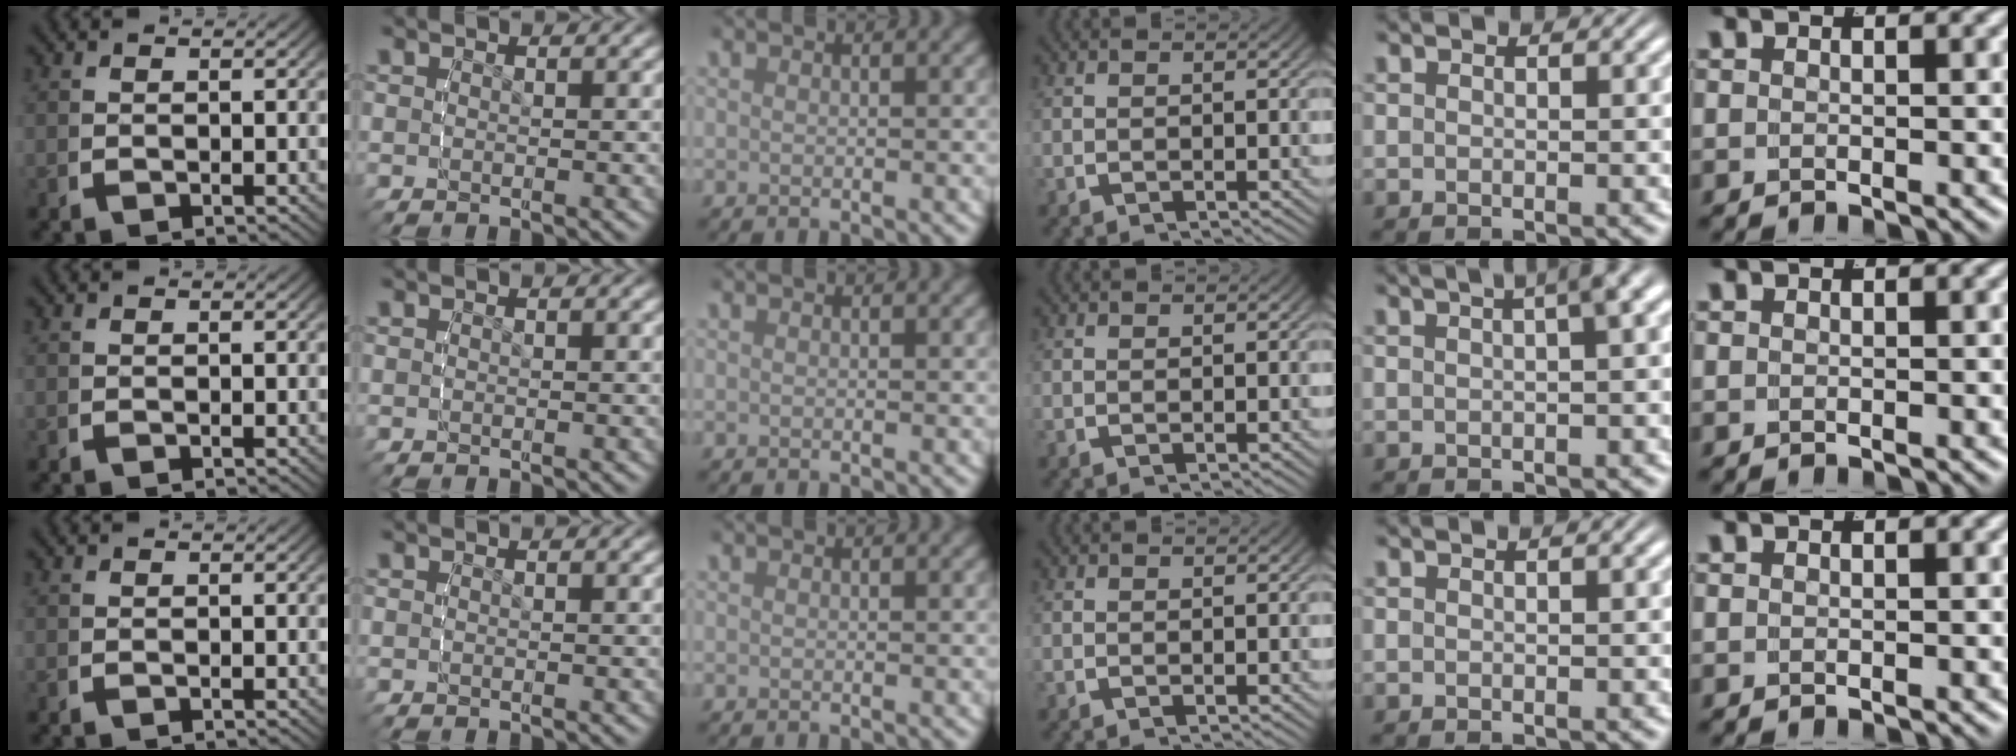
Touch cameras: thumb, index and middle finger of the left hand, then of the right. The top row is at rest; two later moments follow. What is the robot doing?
{"motion": "lift_and_place", "object": "screwdriver"}